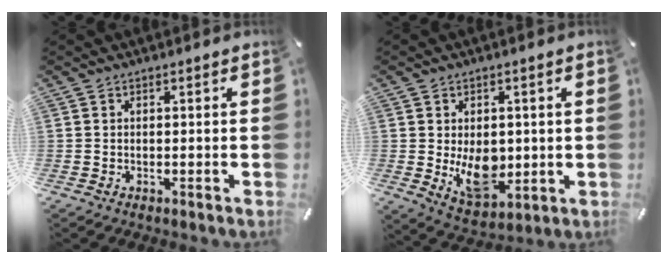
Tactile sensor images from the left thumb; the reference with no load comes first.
{"total": 10.5, "force": [-0.8, 7.5, 7.3], "torque": [-0.095, -0.015, -0.010]}